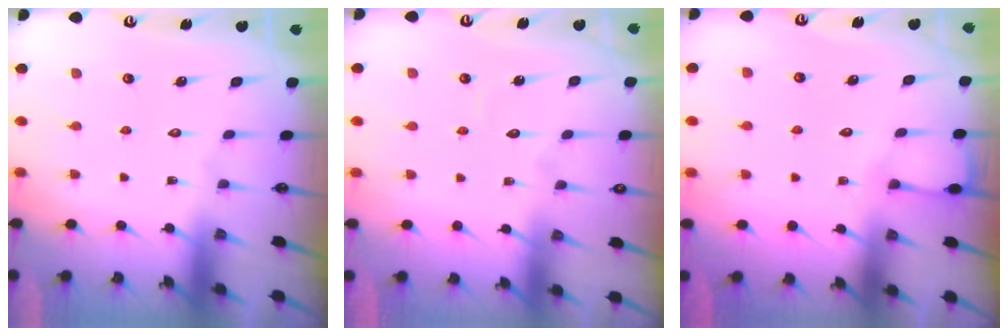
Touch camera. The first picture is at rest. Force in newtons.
{"total": 2.9, "press": 2.9, "slide": 0.3}
{"total": 2.9, "press": 2.9, "slide": 0.5}